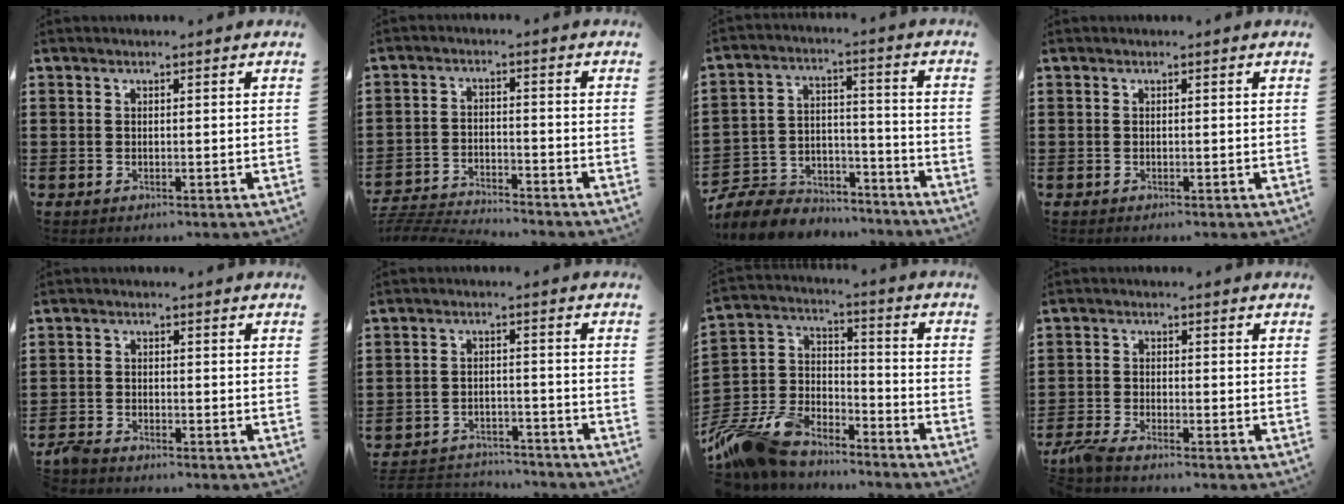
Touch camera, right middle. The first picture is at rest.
{"total": 4.1, "force": [-4.1, 0.1, 0.4], "torque": [-0.019, 0.000, -0.090]}
{"total": 8.5, "force": [-8.1, 2.5, 1.1], "torque": [-0.039, 0.015, -0.164]}
{"total": 0.0}
{"total": 2.3, "force": [-2.2, 0.3, 0.5], "torque": [-0.027, -0.001, -0.051]}
{"total": 3.7, "force": [-3.6, 0.8, 0.1], "torque": [-0.007, 0.004, -0.078]}
{"total": 10.6, "force": [-9.4, 4.2, 2.3], "torque": [-0.084, 0.010, -0.188]}
{"total": 3.3, "force": [-2.8, 0.2, 1.6], "torque": [-0.057, -0.008, -0.064]}